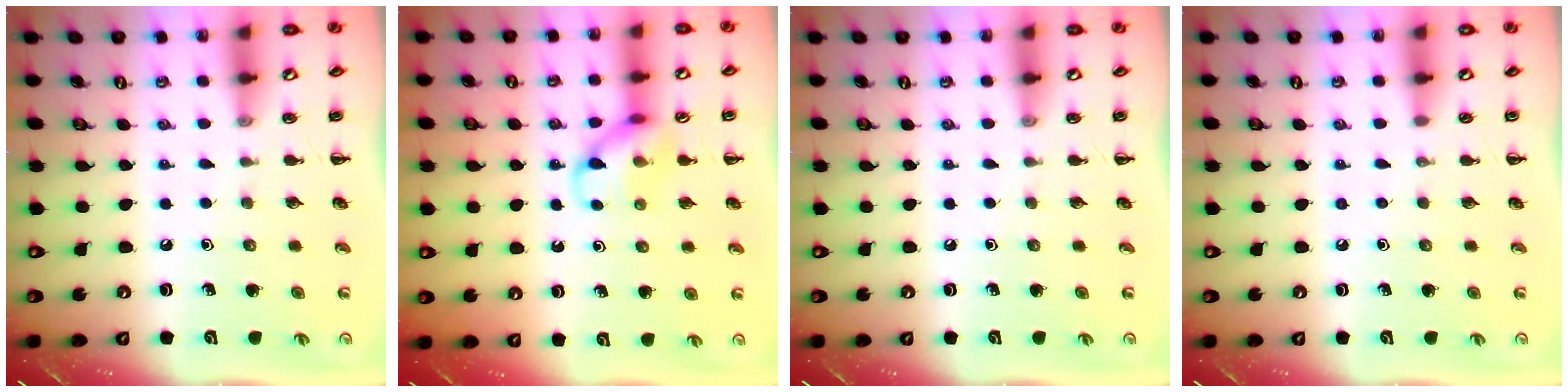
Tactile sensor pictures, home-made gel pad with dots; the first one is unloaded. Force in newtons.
{"total": 11.7, "press": 11.6, "slide": 1.1}
{"total": 0.0}
{"total": 0.0}